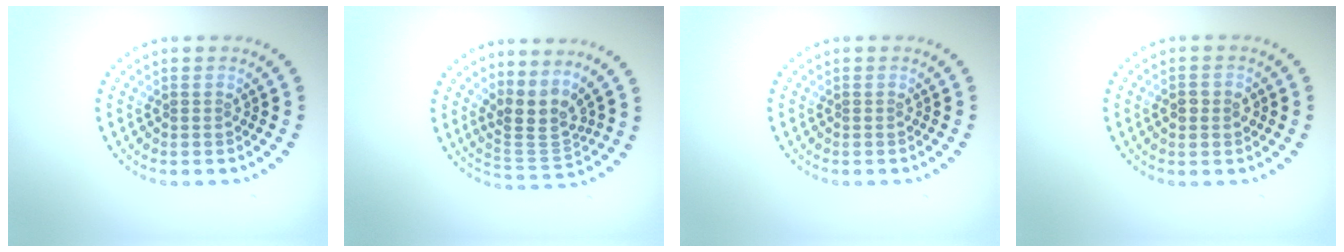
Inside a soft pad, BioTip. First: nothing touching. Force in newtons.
{"total": 3.3, "press": 2.4, "slide": 2.3}
{"total": 0.0}
{"total": 1.5, "press": 1.5, "slide": 0.1}